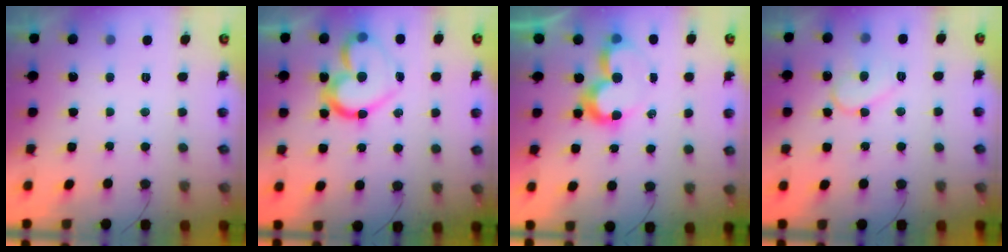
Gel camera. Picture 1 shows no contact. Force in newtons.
{"total": 16.8, "press": 16.7, "slide": 1.4}
{"total": 7.8, "press": 7.8, "slide": 0.6}
{"total": 7.9, "press": 7.9, "slide": 0.7}